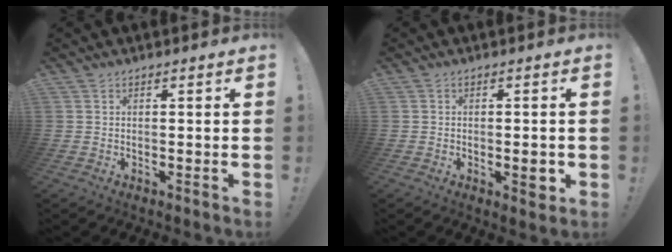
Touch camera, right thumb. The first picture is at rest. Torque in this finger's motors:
{"motor_torque": [-0.09, 0.04, 0.40, -0.16, 0.02]}